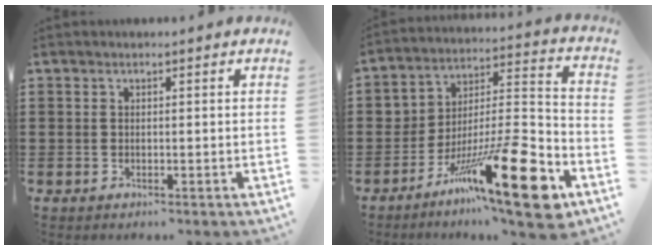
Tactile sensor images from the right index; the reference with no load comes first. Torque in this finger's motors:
{"motor_torque": [1.08, -1.05, 1.05, 0.21]}